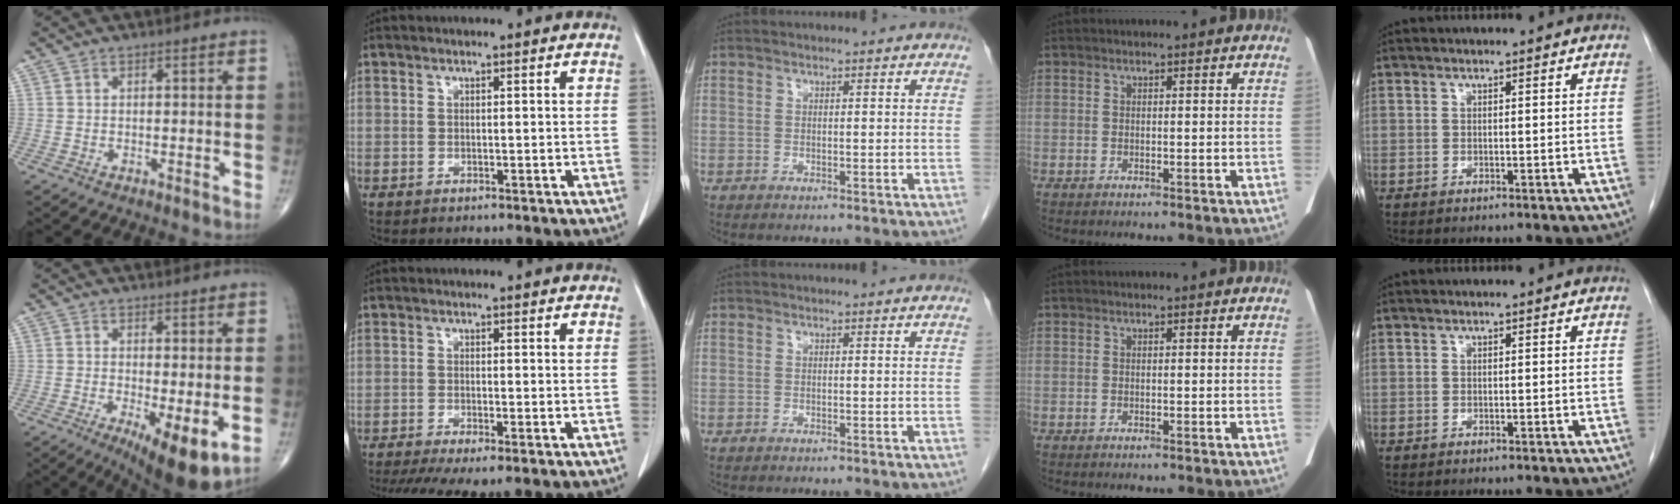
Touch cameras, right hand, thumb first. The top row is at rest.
{"thumb": {"total": 10.1, "force": [-2.6, 2.9, 9.3], "torque": [-0.144, -0.024, -0.034]}, "index": {"total": 7.1, "force": [-5.1, 0.8, 4.8], "torque": [-0.075, -0.011, -0.085]}}